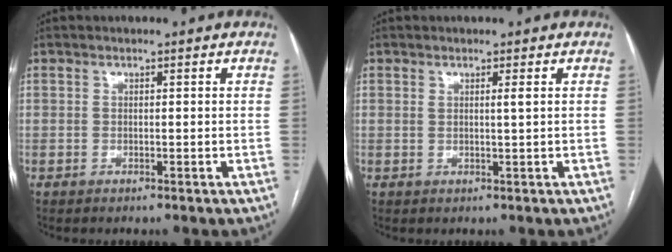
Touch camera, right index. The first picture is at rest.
{"total": 1.0, "force": [0.4, -0.2, 0.9], "torque": [-0.019, -0.002, 0.007]}